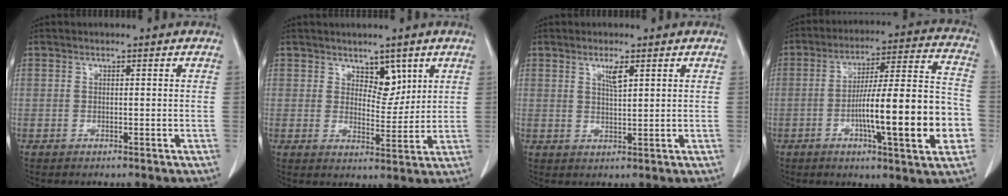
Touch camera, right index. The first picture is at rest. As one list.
[{"total": 4.4, "force": [2.6, 2.3, 2.7], "torque": [-0.032, -0.006, 0.044]}, {"total": 2.6, "force": [1.4, 0.3, 2.2], "torque": [-0.043, -0.002, 0.027]}, {"total": 18.9, "force": [-4.8, 1.3, 18.3], "torque": [-0.264, 0.014, -0.068]}]